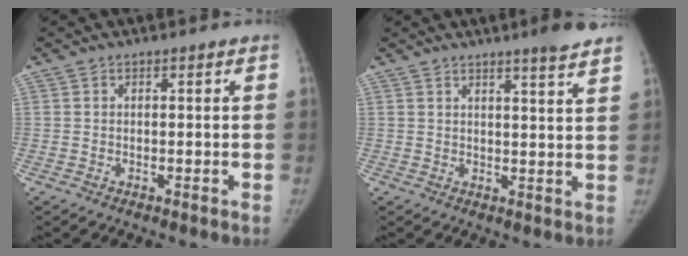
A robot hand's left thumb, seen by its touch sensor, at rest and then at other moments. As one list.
[{"total": 5.9, "force": [4.6, 0.1, 3.6], "torque": [-0.048, -0.028, 0.058]}]